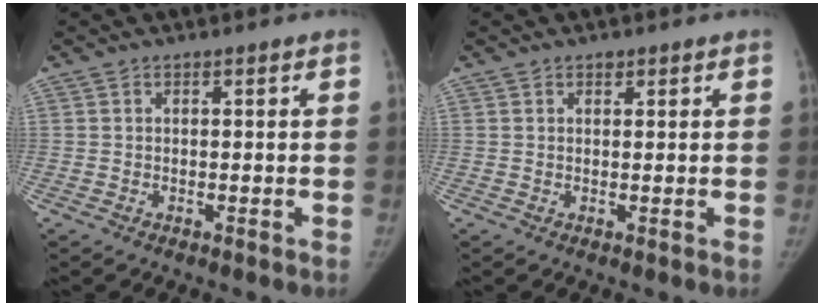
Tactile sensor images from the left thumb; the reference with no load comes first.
{"total": 1.0, "force": [0.7, 0.6, 0.3], "torque": [0.001, -0.004, 0.009]}